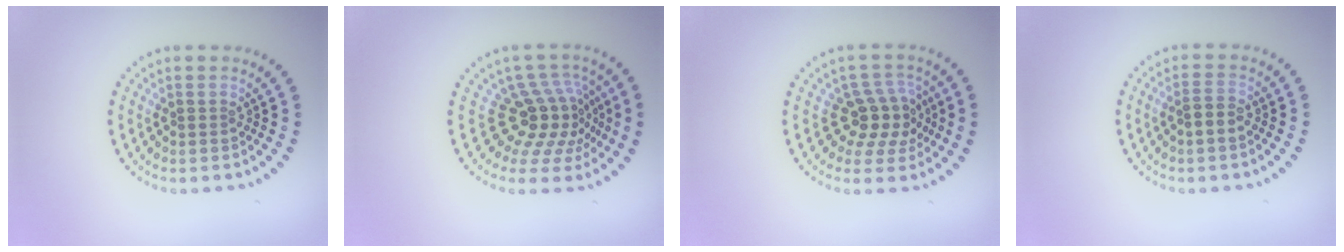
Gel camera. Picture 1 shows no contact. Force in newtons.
{"total": 4.8, "press": 3.8, "slide": 3.0}
{"total": 3.9, "press": 3.5, "slide": 1.8}
{"total": 1.7, "press": 1.7, "slide": 0.3}